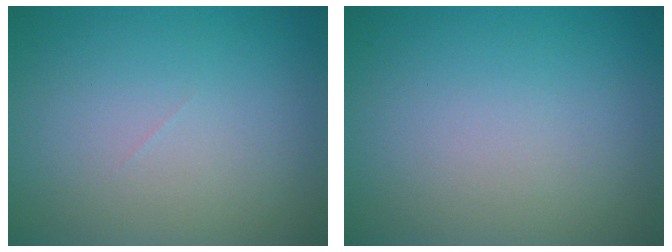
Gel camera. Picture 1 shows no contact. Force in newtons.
{"total": 0.0}